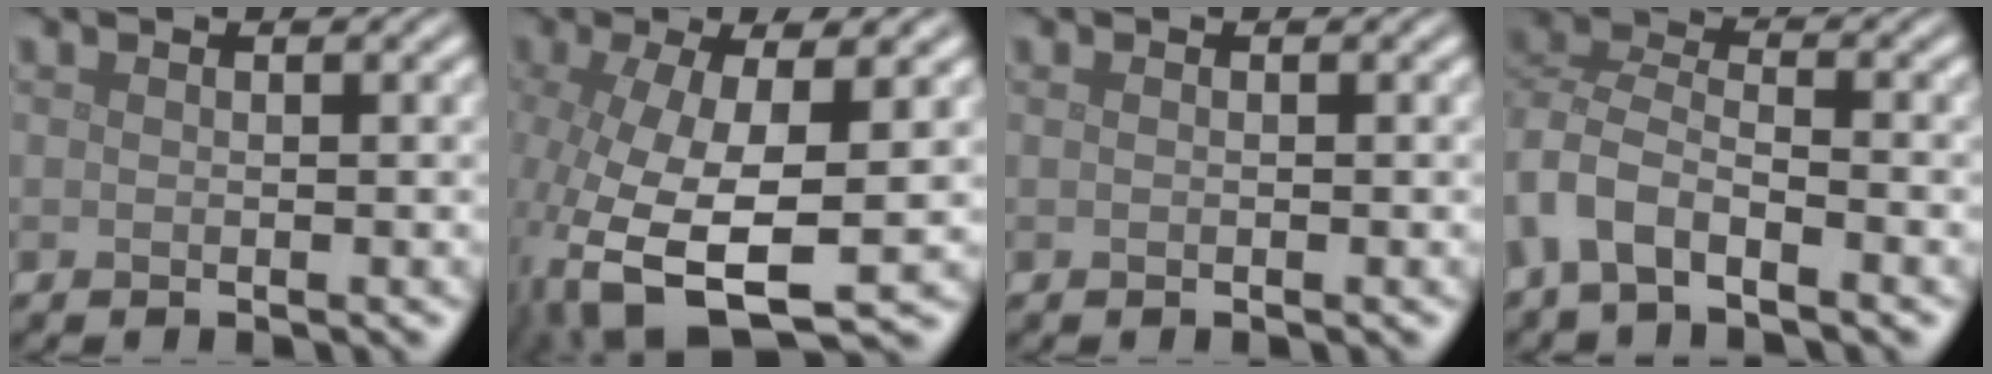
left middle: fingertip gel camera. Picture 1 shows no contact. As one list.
[{"total": 11.6, "force": [-3.1, 4.5, 10.2], "torque": [-0.230, -0.026, -0.048]}, {"total": 0.0}, {"total": 4.4, "force": [-2.5, 2.2, 2.9], "torque": [-0.056, 0.002, -0.059]}]